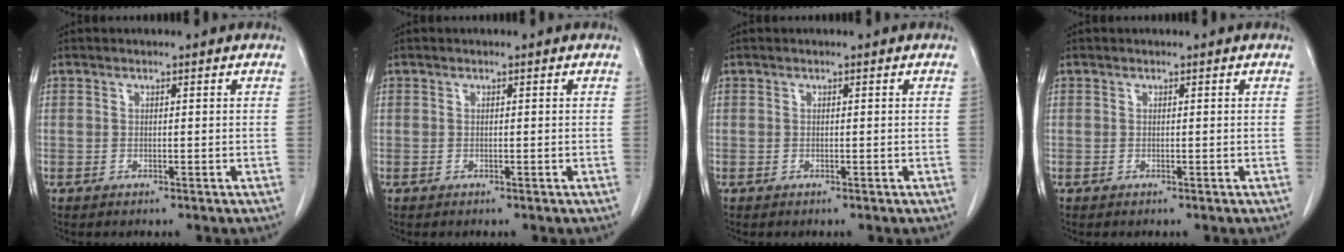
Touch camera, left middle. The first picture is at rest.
{"total": 0.0}
{"total": 0.0}
{"total": 0.0}